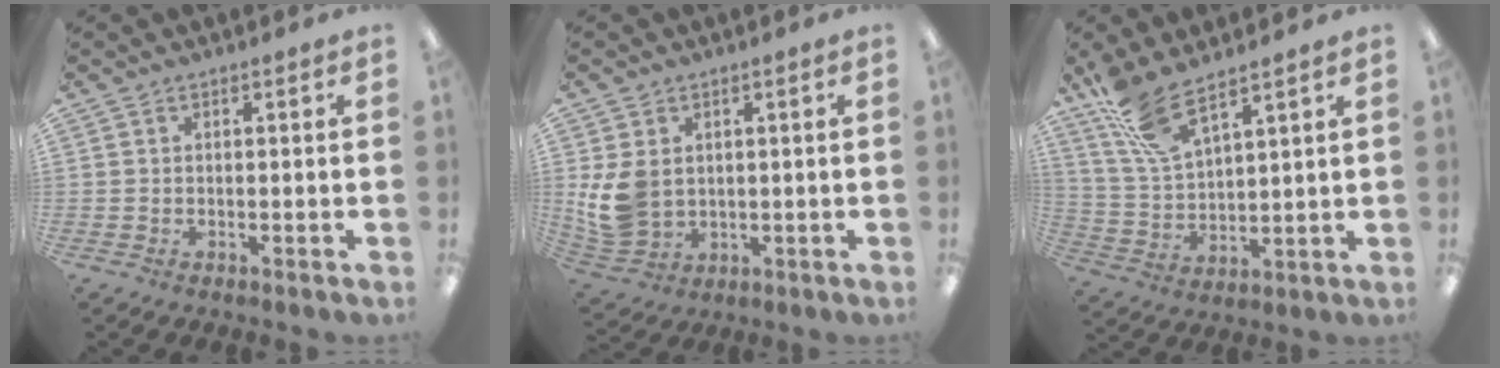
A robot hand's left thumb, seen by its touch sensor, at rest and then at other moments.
{"total": 9.7, "force": [1.3, 7.8, 5.7], "torque": [-0.131, 0.003, 0.025]}
{"total": 11.2, "force": [8.9, 3.3, 6.0], "torque": [-0.140, -0.038, 0.169]}